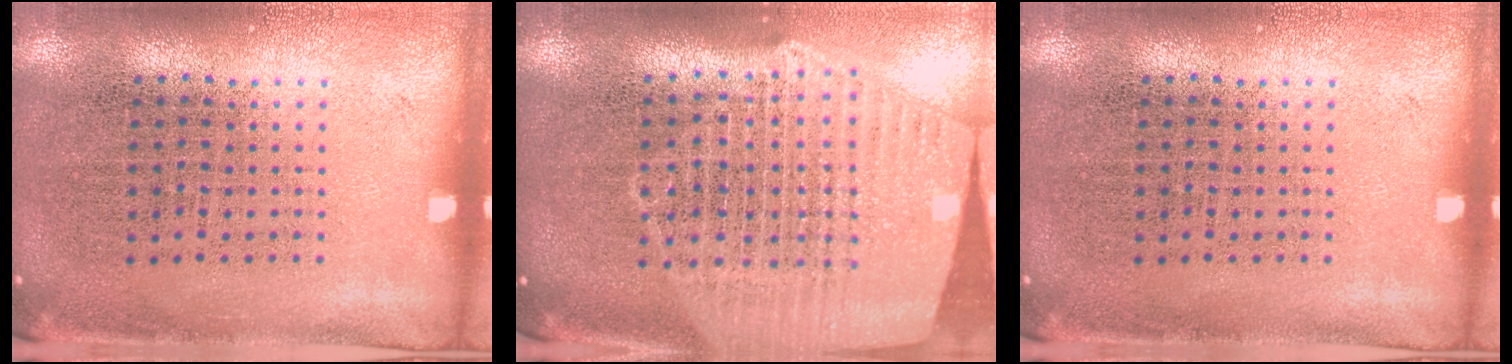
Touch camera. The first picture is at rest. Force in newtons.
{"total": 2.4, "press": 2.2, "slide": 1.1}
{"total": 0.0}